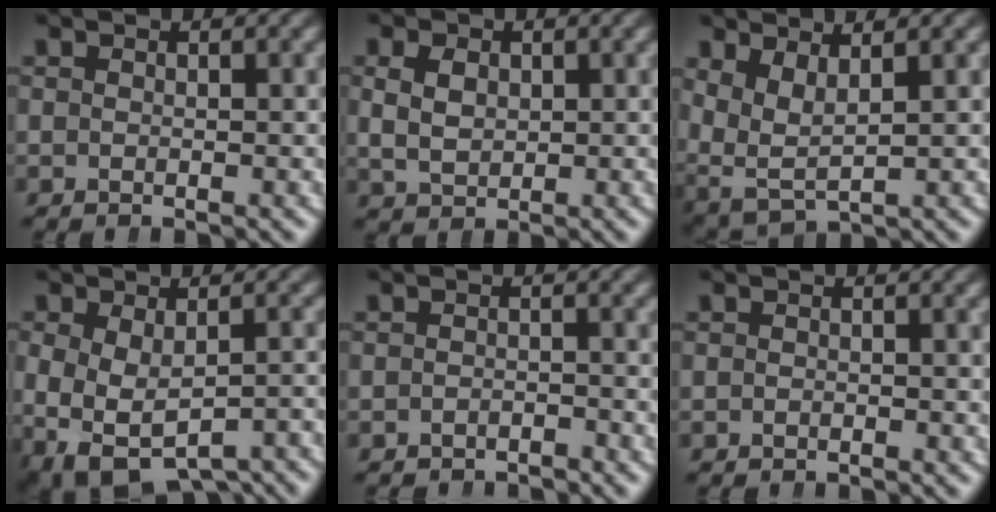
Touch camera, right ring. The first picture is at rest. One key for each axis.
{"total": 3.4, "fx": 0.8, "fy": 2.6, "fz": 2.0, "tx": -0.025, "ty": -0.002, "tz": 0.022}
{"total": 6.2, "fx": 0.5, "fy": 5.4, "fz": 3.0, "tx": -0.092, "ty": -0.025, "tz": 0.014}
{"total": 11.9, "fx": -6.9, "fy": 8.1, "fz": 5.5, "tx": -0.135, "ty": -0.061, "tz": -0.087}
{"total": 2.0, "fx": -2.0, "fy": -0.1, "fz": -0.4, "tx": 0.017, "ty": -0.006, "tz": -0.031}
{"total": 0.6, "fx": -0.5, "fy": -0.3, "fz": -0.3, "tx": 0.007, "ty": -0.003, "tz": -0.008}